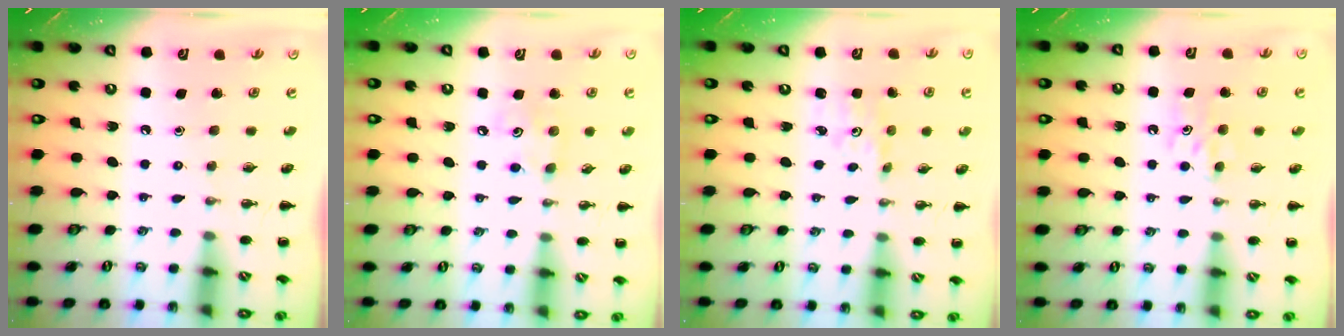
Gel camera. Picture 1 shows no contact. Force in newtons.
{"total": 4.5, "press": 4.5, "slide": 0.7}
{"total": 1.9, "press": 1.9, "slide": 0.5}
{"total": 5.1, "press": 4.9, "slide": 1.5}